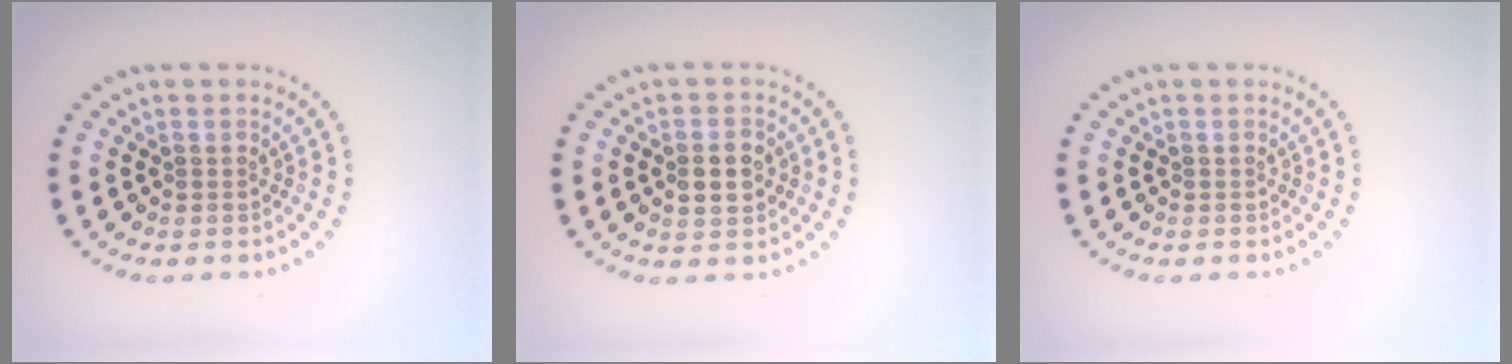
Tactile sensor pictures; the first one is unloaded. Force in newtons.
{"total": 2.7, "press": 2.7, "slide": 0.1}
{"total": 0.0}